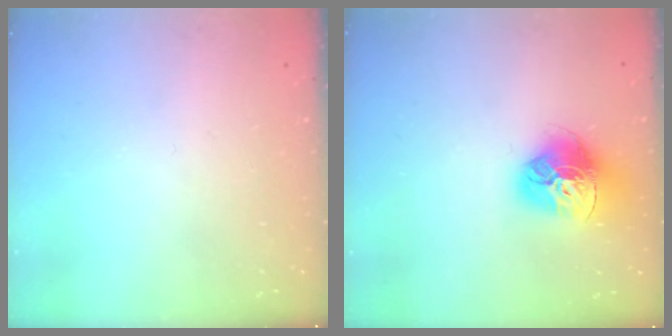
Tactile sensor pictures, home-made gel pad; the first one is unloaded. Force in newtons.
{"total": 16.6, "press": 16.6, "slide": 1.6}